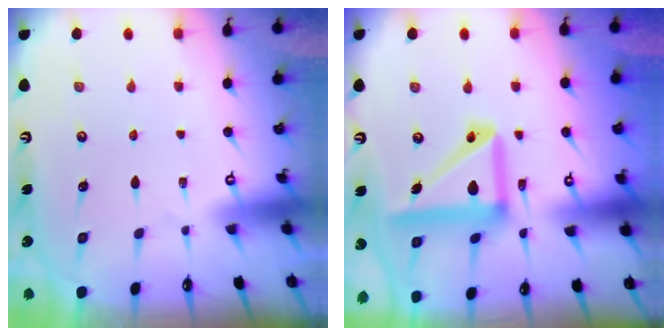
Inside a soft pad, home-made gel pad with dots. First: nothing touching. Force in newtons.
{"total": 15.3, "press": 15.1, "slide": 2.6}